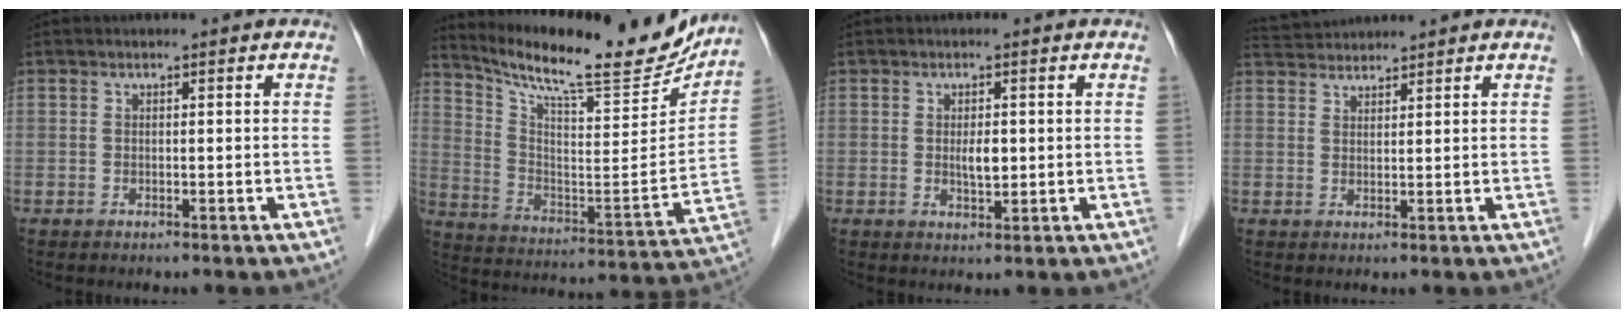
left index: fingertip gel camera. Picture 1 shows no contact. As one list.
[{"total": 22.5, "force": [20.1, 2.7, 9.6], "torque": [-0.167, -0.045, 0.298]}, {"total": 2.3, "force": [0.2, 0.8, 2.2], "torque": [-0.038, -0.003, 0.005]}, {"total": 4.5, "force": [4.5, 0.1, 0.4], "torque": [-0.013, 0.034, 0.084]}]